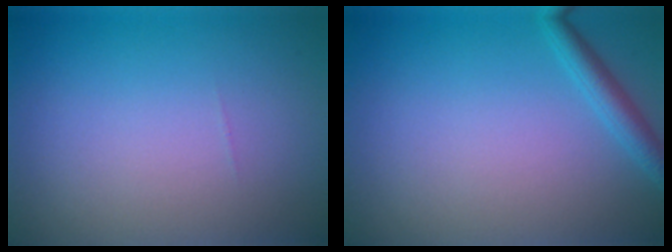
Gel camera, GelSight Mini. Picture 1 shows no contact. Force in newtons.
{"total": 2.1, "press": 2.1, "slide": 0.1}